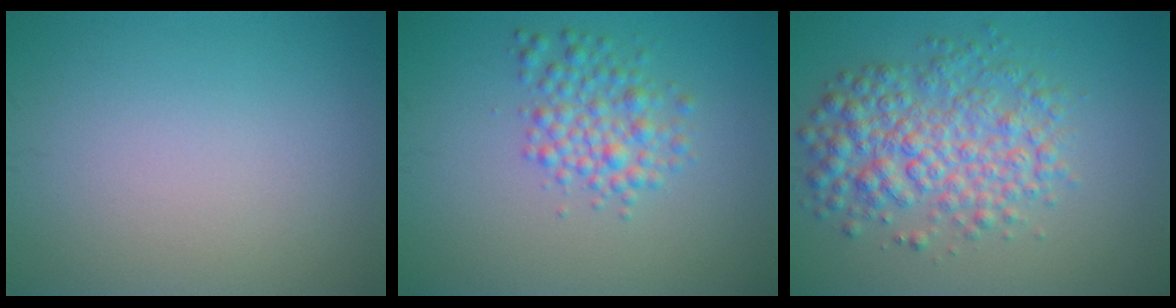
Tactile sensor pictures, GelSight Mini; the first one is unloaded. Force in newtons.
{"total": 3.3, "press": 3.3, "slide": 0.1}
{"total": 5.9, "press": 5.9, "slide": 0.0}